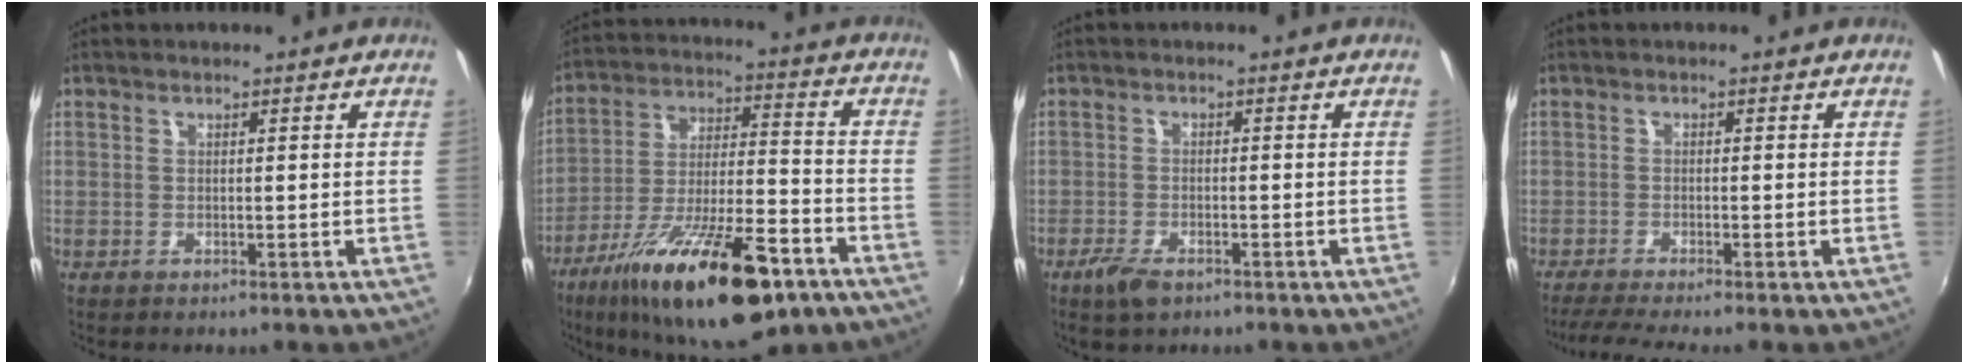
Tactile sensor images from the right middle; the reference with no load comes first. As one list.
[{"total": 24.2, "force": [-14.5, 7.3, 18.0], "torque": [-0.315, -0.035, -0.228]}, {"total": 4.4, "force": [-3.1, 1.9, 2.6], "torque": [-0.069, -0.007, -0.057]}, {"total": 5.4, "force": [-4.6, -0.8, 2.8], "torque": [-0.071, -0.018, -0.080]}]